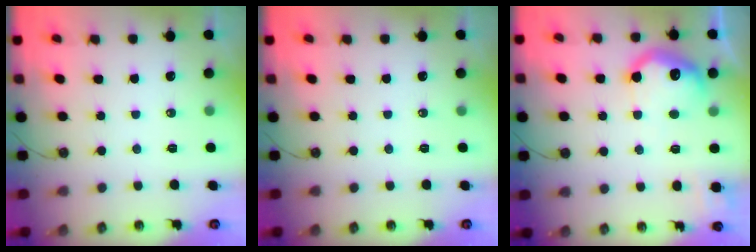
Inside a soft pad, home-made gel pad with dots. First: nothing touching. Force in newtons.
{"total": 0.0}
{"total": 12.1, "press": 12.0, "slide": 1.1}